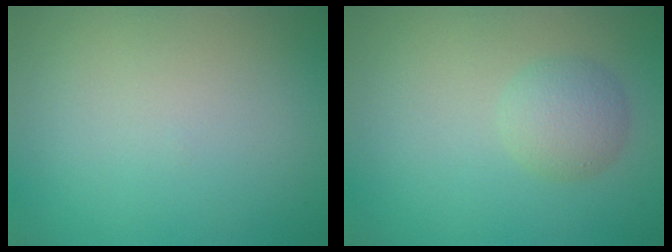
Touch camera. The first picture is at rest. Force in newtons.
{"total": 2.6, "press": 2.6, "slide": 0.1}